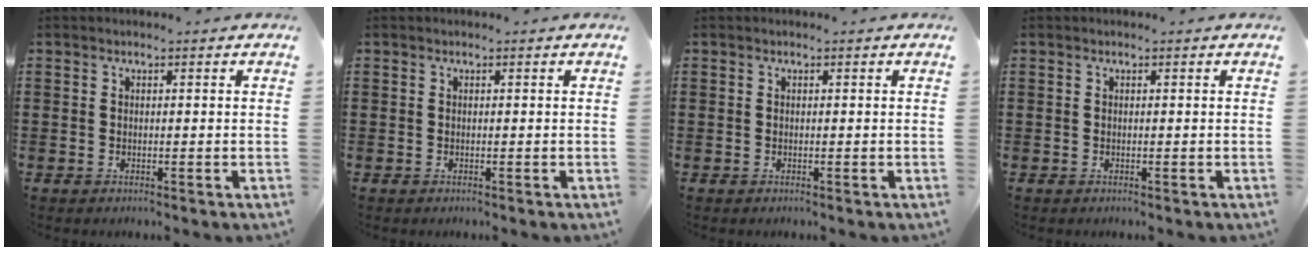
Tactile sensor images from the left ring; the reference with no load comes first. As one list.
[{"total": 0.0}, {"total": 0.0}, {"total": 0.0}]